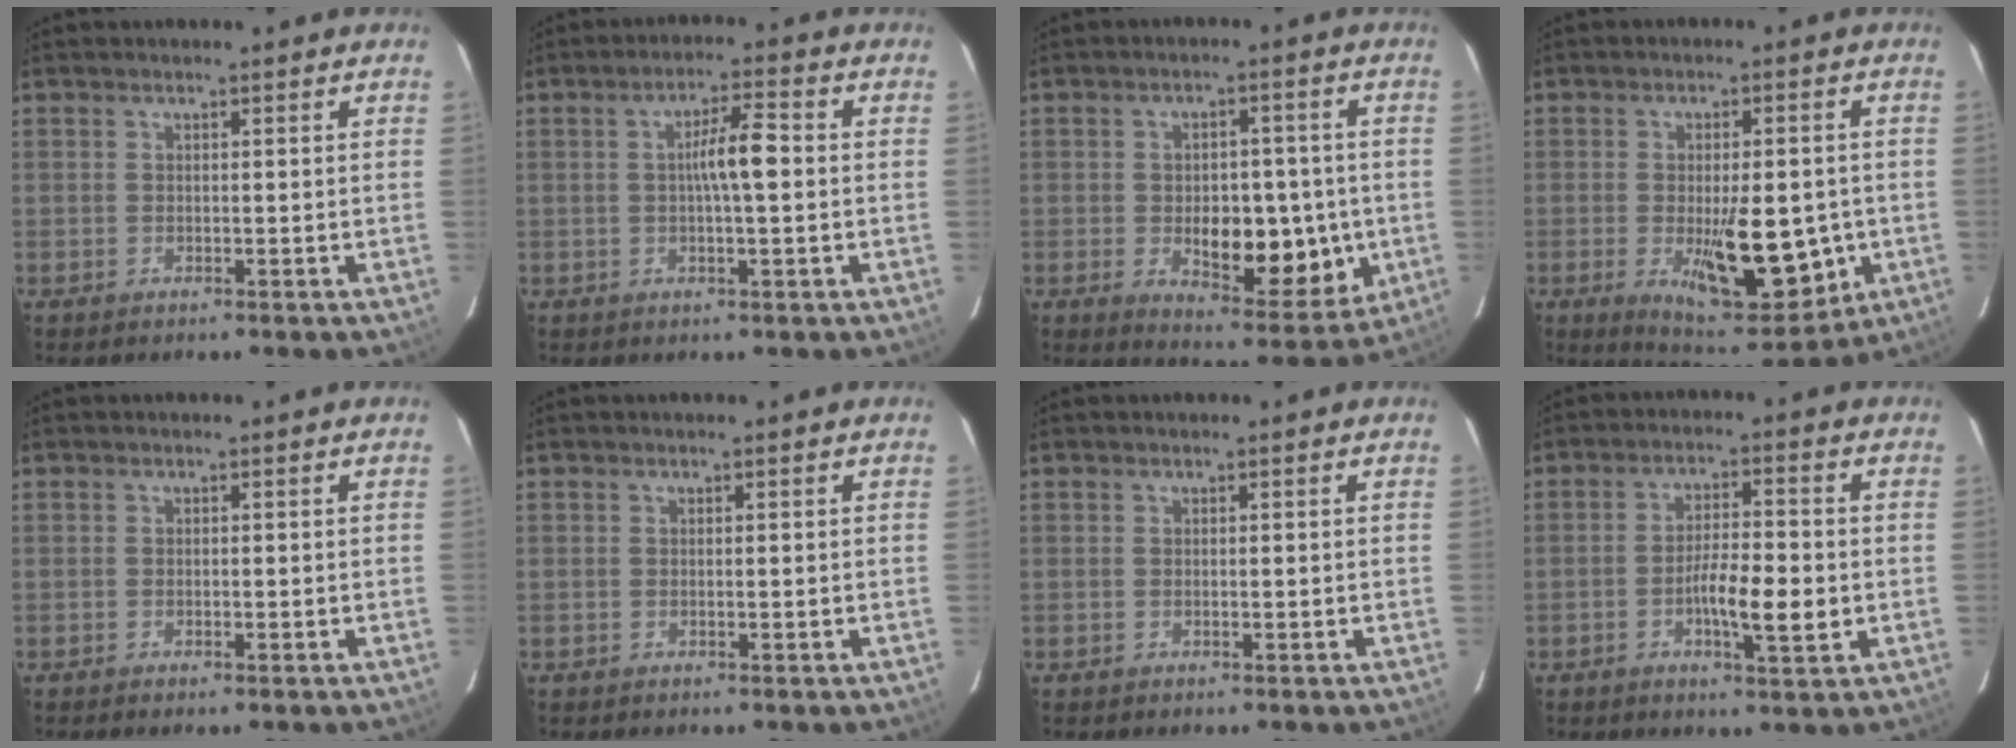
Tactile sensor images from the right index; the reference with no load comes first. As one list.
[{"total": 6.1, "force": [0.2, 1.0, 6.0], "torque": [-0.109, 0.015, 0.002]}, {"total": 13.6, "force": [-2.1, 6.5, 11.7], "torque": [-0.159, 0.001, -0.015]}, {"total": 14.7, "force": [-3.2, 5.3, 13.3], "torque": [-0.203, -0.014, -0.033]}, {"total": 1.2, "force": [-0.6, 0.5, 0.9], "torque": [-0.024, -0.001, -0.006]}, {"total": 0.0}, {"total": 0.0}, {"total": 8.0, "force": [-1.7, 1.7, 7.6], "torque": [-0.133, 0.004, -0.030]}]